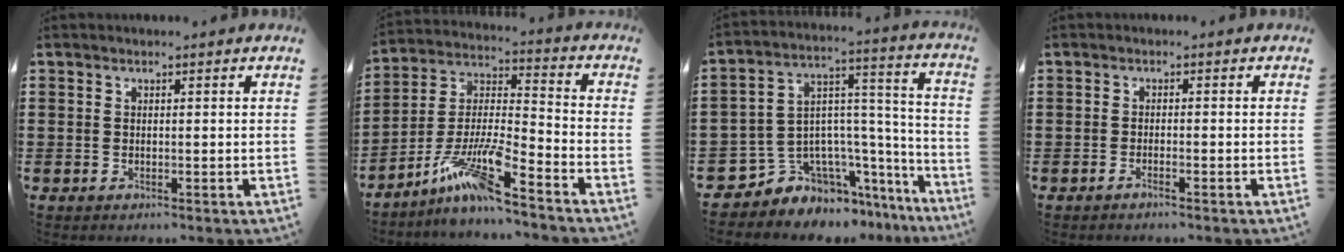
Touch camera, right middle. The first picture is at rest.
{"total": 10.6, "force": [-8.0, 0.8, 6.8], "torque": [-0.152, -0.008, -0.162]}
{"total": 7.0, "force": [-5.1, 4.8, 0.8], "torque": [-0.043, -0.010, -0.094]}
{"total": 1.0, "force": [-0.8, 0.0, 0.6], "torque": [-0.011, -0.002, -0.015]}